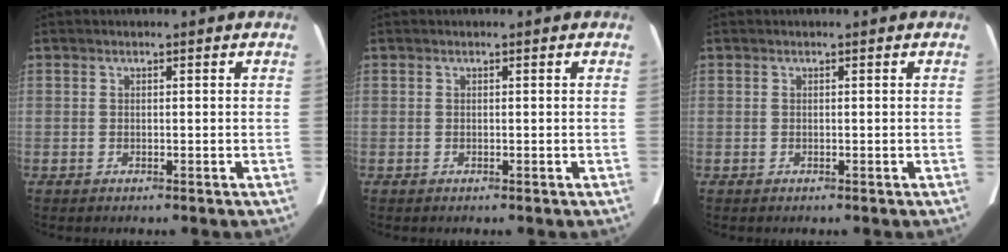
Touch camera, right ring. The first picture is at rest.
{"total": 0.0}
{"total": 0.0}